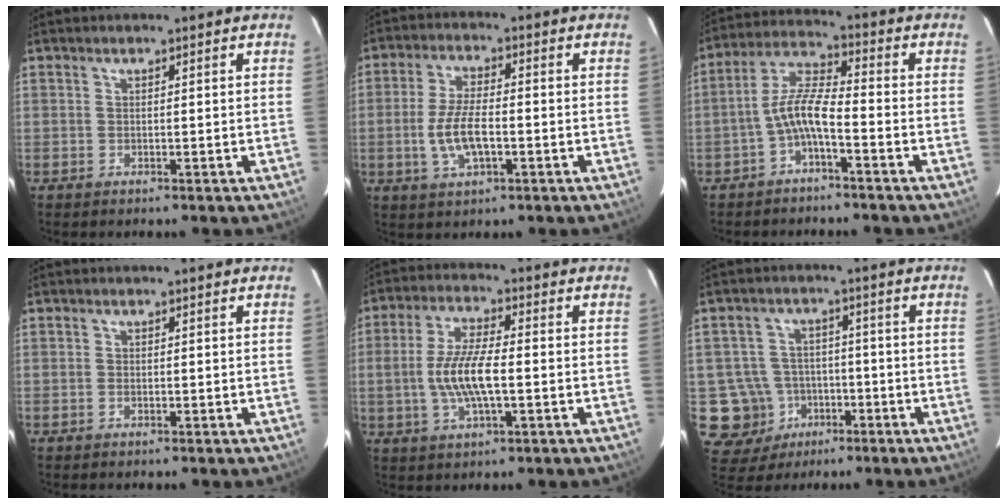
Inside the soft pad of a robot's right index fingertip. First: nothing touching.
{"total": 8.3, "force": [-2.0, 3.3, 7.3], "torque": [-0.149, -0.003, -0.035]}
{"total": 6.6, "force": [-3.1, 1.3, 5.6], "torque": [-0.130, 0.018, -0.061]}
{"total": 0.6, "force": [-0.2, 0.3, 0.5], "torque": [-0.010, 0.000, -0.004]}
{"total": 9.8, "force": [-1.4, 3.0, 9.2], "torque": [-0.188, 0.001, -0.026]}
{"total": 9.8, "force": [-3.1, 9.2, 1.2], "torque": [-0.061, 0.028, -0.037]}